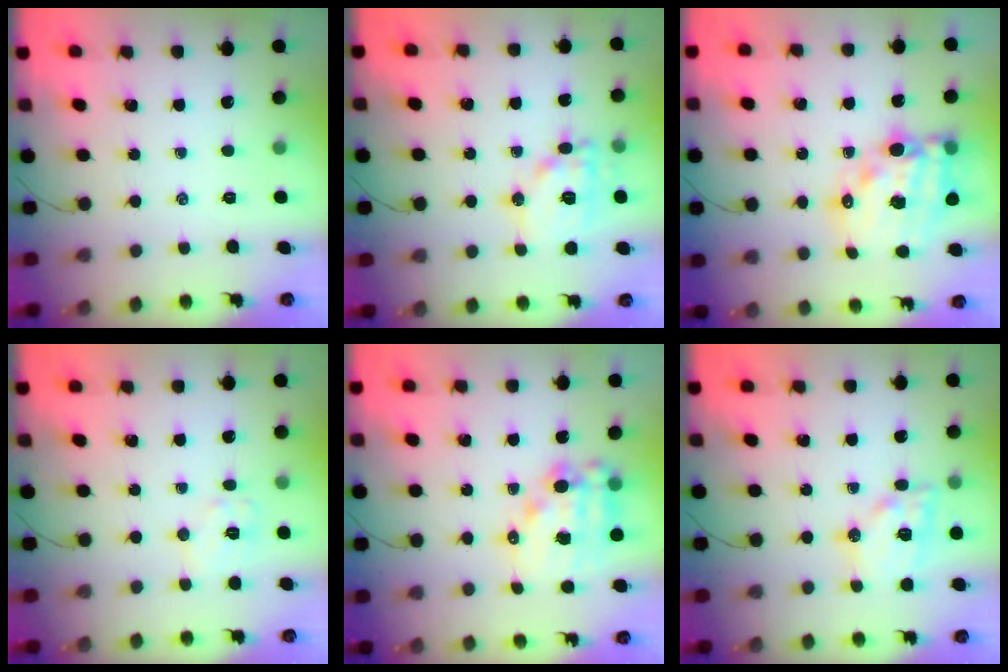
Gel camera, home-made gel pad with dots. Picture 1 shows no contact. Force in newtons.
{"total": 13.6, "press": 13.6, "slide": 1.1}
{"total": 18.4, "press": 18.0, "slide": 3.9}
{"total": 6.5, "press": 6.5, "slide": 0.4}
{"total": 13.8, "press": 13.4, "slide": 3.2}
{"total": 14.2, "press": 14.0, "slide": 1.9}